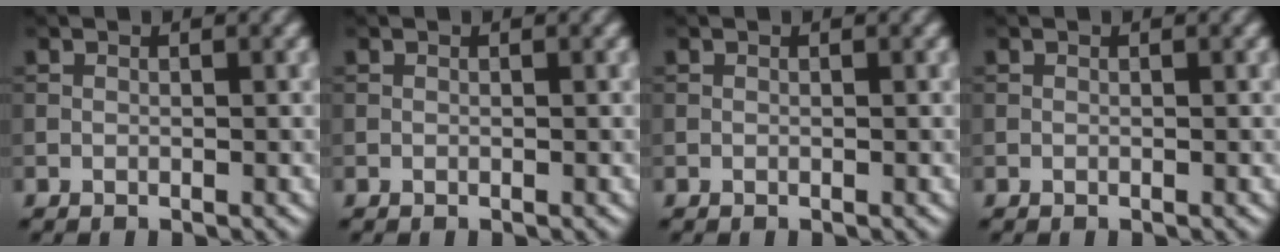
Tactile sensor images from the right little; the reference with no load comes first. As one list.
[{"total": 0.0}, {"total": 0.0}, {"total": 0.0}]